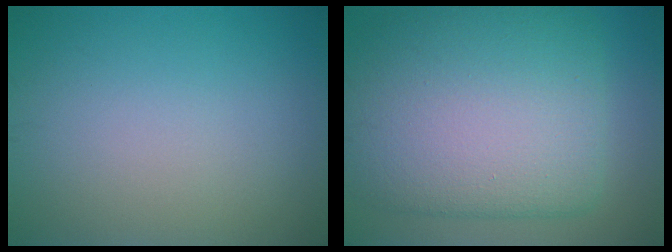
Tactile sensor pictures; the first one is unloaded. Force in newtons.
{"total": 13.4, "press": 13.4, "slide": 0.3}